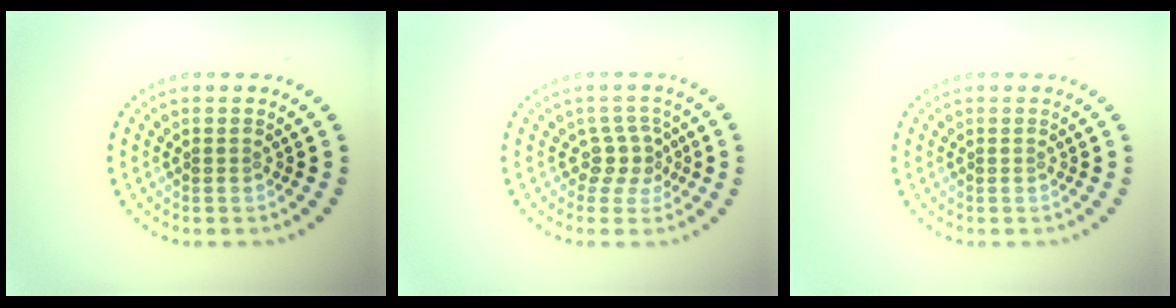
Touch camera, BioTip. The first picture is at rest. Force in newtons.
{"total": 2.2, "press": 1.6, "slide": 1.5}
{"total": 0.0}